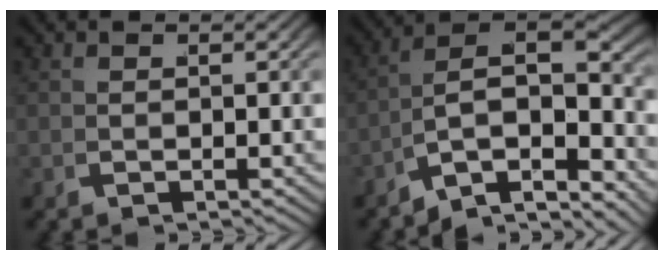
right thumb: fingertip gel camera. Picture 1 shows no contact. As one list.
[{"total": 13.1, "force": [-2.2, 9.5, 8.8], "torque": [-0.172, -0.048, -0.028]}]